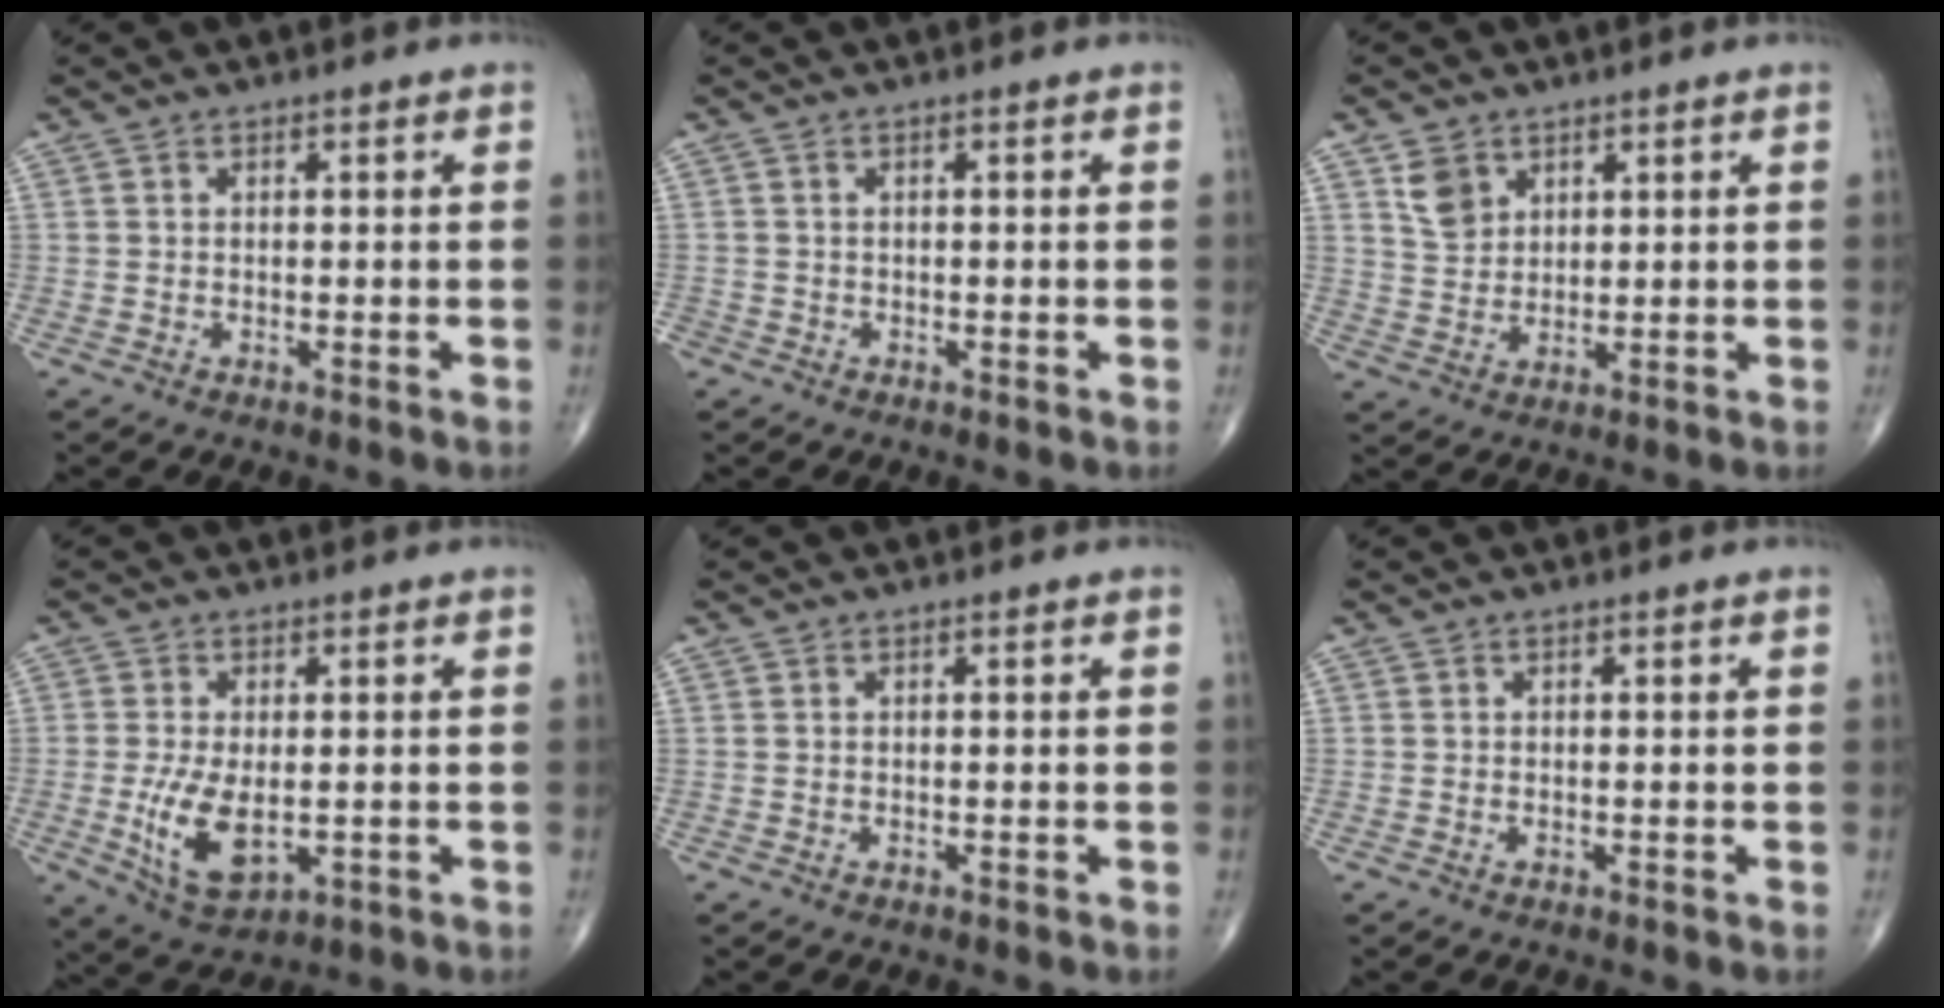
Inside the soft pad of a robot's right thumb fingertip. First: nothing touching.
{"total": 1.2, "force": [-0.7, 1.0, 0.1], "torque": [0.001, 0.003, -0.016]}
{"total": 5.3, "force": [2.8, 3.9, 2.2], "torque": [-0.024, -0.017, 0.058]}
{"total": 9.1, "force": [-1.4, 4.7, 7.7], "torque": [-0.143, -0.018, -0.014]}
{"total": 0.0}
{"total": 0.0}